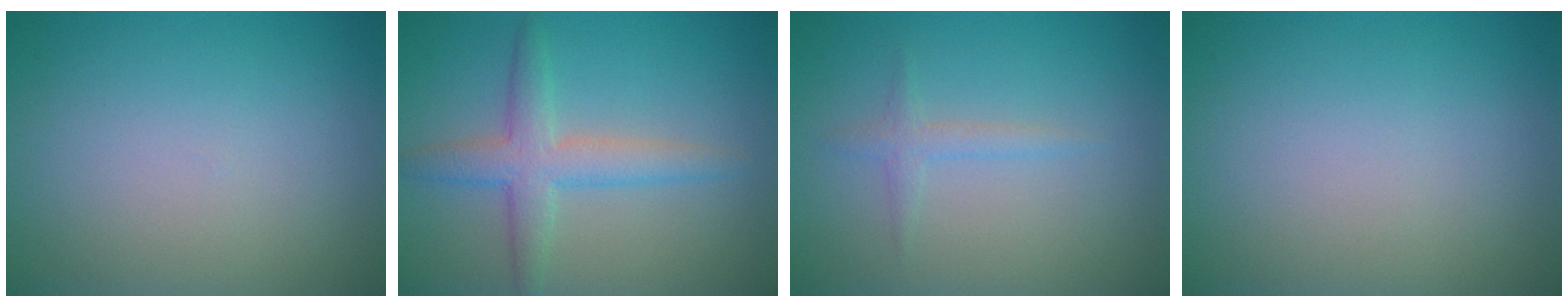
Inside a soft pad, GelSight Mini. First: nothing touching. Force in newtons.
{"total": 3.7, "press": 3.7, "slide": 0.2}
{"total": 1.3, "press": 1.2, "slide": 0.0}
{"total": 0.0}